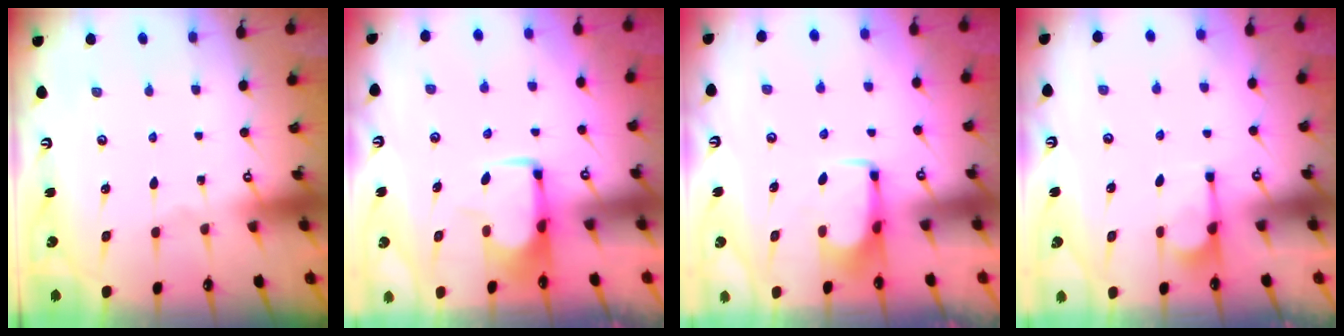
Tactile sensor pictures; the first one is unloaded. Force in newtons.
{"total": 1.8, "press": 1.7, "slide": 0.4}
{"total": 1.5, "press": 1.5, "slide": 0.5}
{"total": 1.3, "press": 1.1, "slide": 0.6}